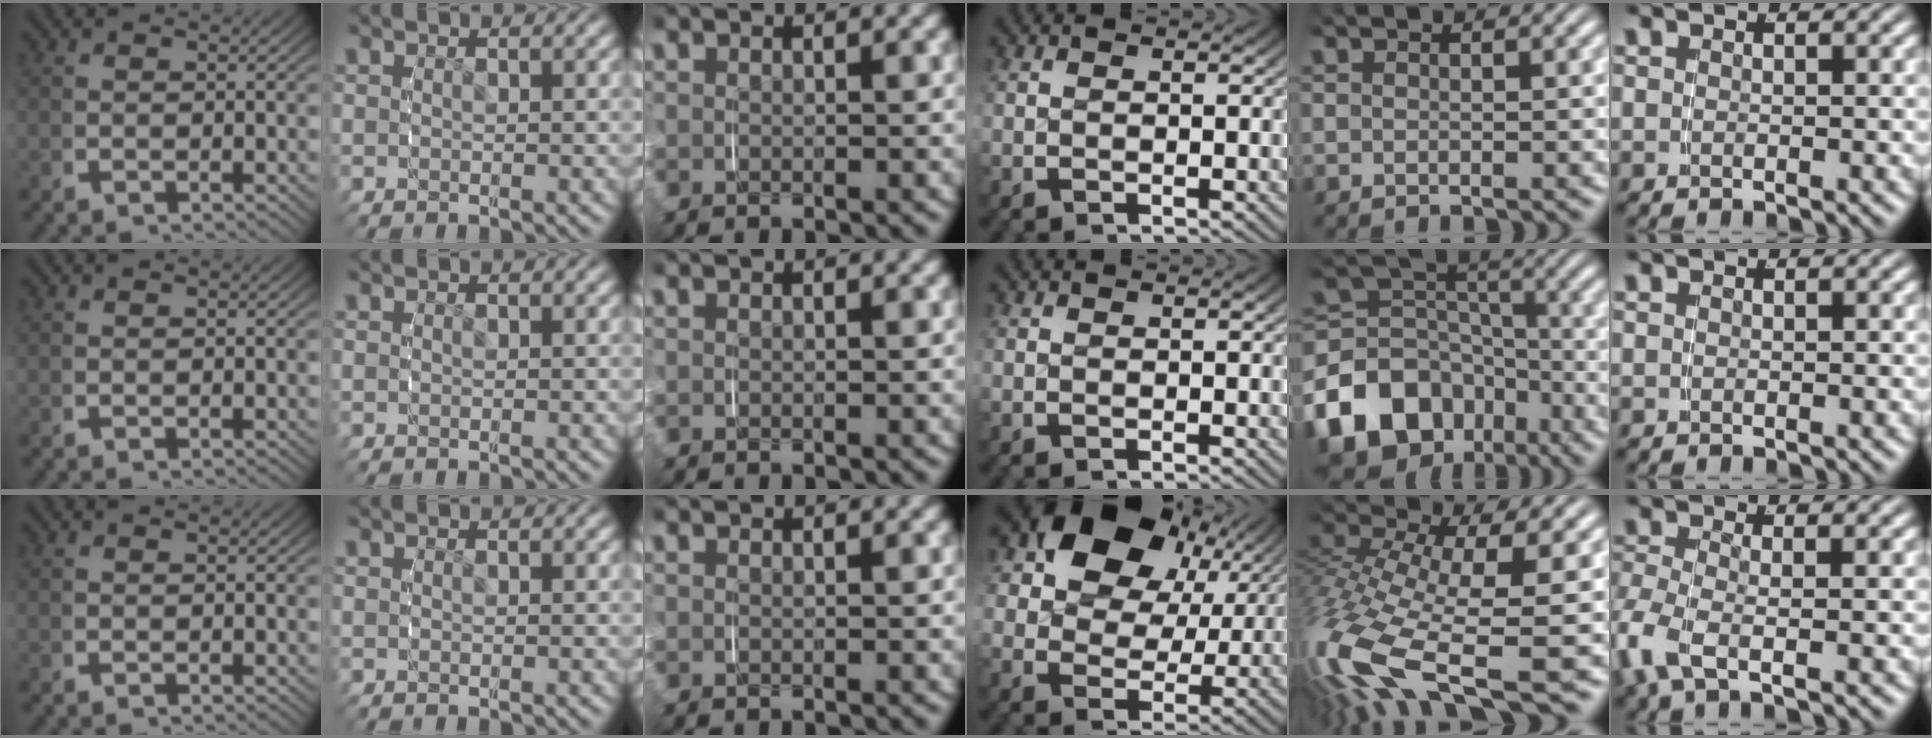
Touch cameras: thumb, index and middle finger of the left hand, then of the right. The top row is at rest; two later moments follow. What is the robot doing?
{"motion": "grasp_and_lifting", "object": "pencil case"}